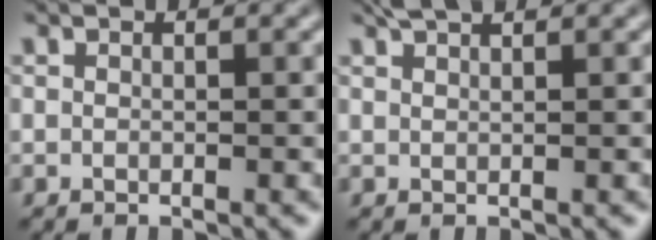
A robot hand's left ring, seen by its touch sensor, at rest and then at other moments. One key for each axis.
{"total": 1.9, "fx": 1.6, "fy": 0.3, "fz": 1.0, "tx": -0.010, "ty": 0.004, "tz": 0.023}